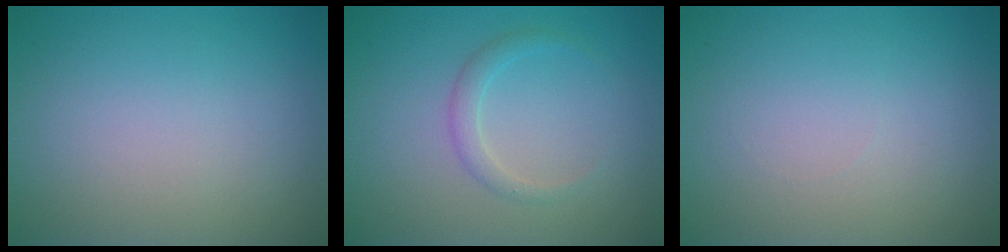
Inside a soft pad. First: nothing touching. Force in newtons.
{"total": 1.5, "press": 1.5, "slide": 0.2}
{"total": 0.0}